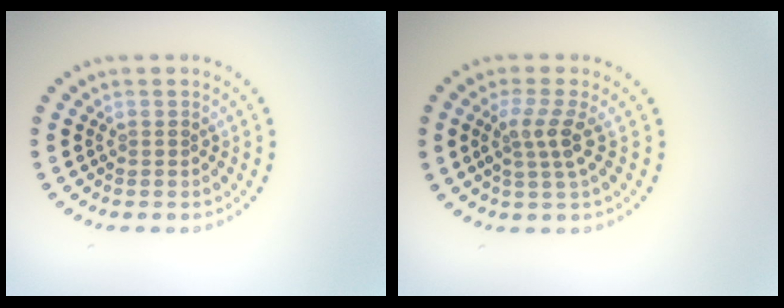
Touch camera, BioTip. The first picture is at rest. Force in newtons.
{"total": 2.6, "press": 2.0, "slide": 1.7}